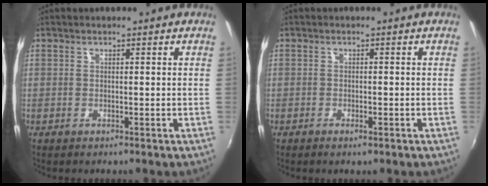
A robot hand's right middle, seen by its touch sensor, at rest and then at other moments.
{"total": 1.4, "force": [-0.9, 0.5, 1.0], "torque": [-0.018, 0.000, -0.015]}